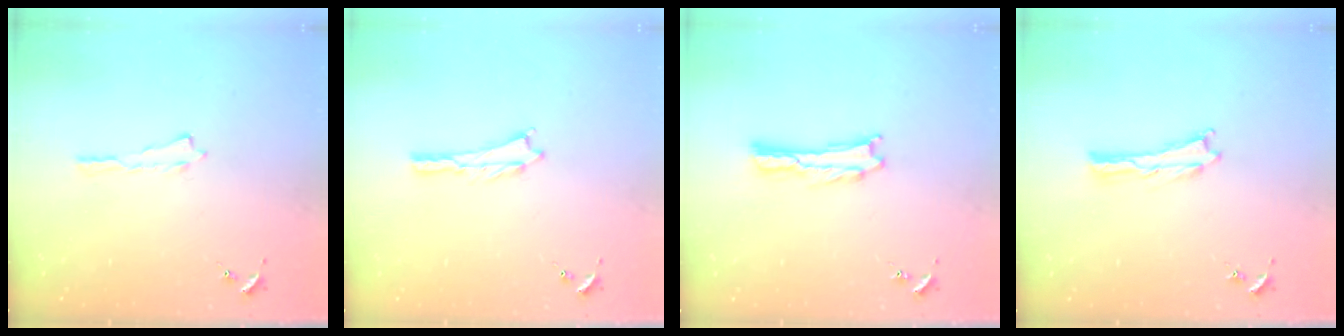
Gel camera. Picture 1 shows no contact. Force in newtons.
{"total": 0.5, "press": 0.5, "slide": 0.2}
{"total": 0.7, "press": 0.7, "slide": 0.2}
{"total": 0.0}